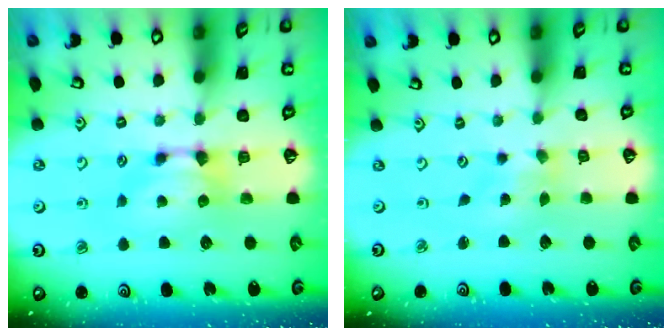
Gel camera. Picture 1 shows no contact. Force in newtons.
{"total": 3.5, "press": 3.4, "slide": 0.9}